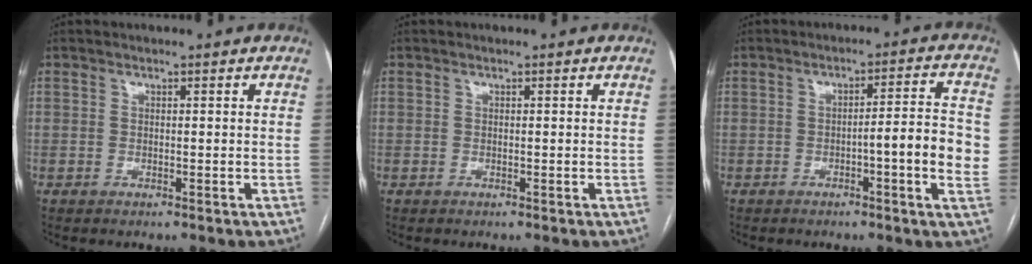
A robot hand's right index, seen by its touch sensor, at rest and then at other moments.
{"total": 0.0}
{"total": 7.8, "force": [-1.4, 0.4, 7.7], "torque": [-0.097, 0.010, -0.022]}